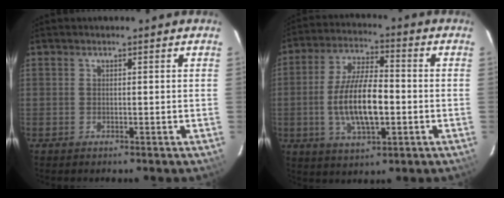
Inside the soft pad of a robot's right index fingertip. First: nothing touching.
{"total": 12.8, "force": [-2.2, 4.6, 11.7], "torque": [-0.231, -0.002, -0.037]}